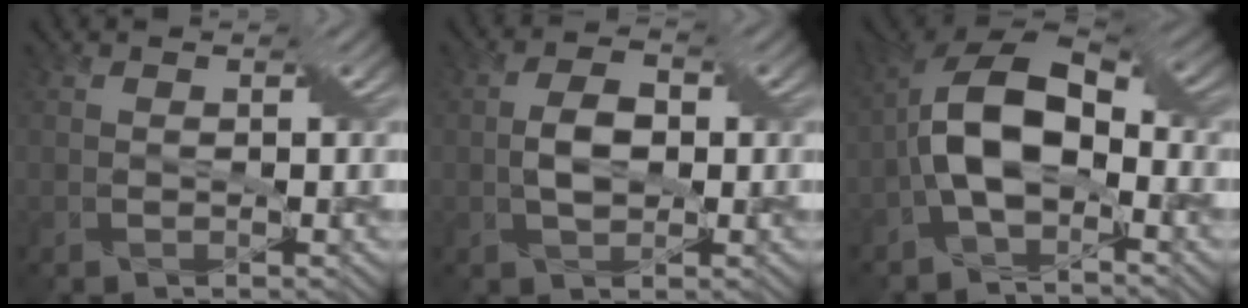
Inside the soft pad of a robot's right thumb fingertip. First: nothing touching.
{"total": 4.0, "force": [-0.2, 2.4, 3.1], "torque": [-0.068, 0.002, -0.004]}
{"total": 10.6, "force": [-2.1, 5.8, 8.6], "torque": [-0.178, 0.017, -0.052]}